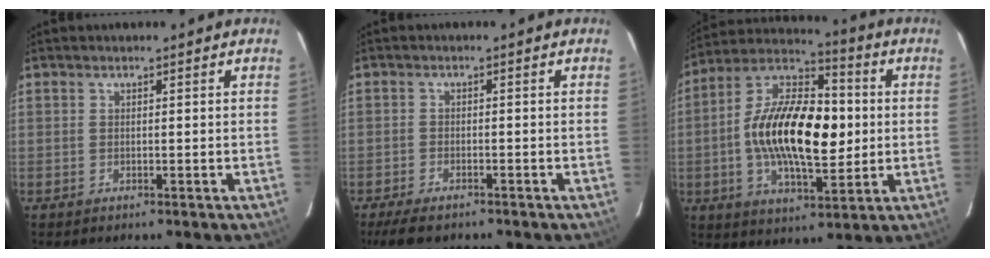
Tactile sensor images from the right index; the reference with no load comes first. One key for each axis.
{"total": 5.9, "fx": -4.8, "fy": 1.9, "fz": 3.0, "tx": -0.079, "ty": -0.020, "tz": -0.084}
{"total": 20.7, "fx": -0.4, "fy": 9.8, "fz": 18.2, "tx": -0.337, "ty": 0.014, "tz": -0.014}